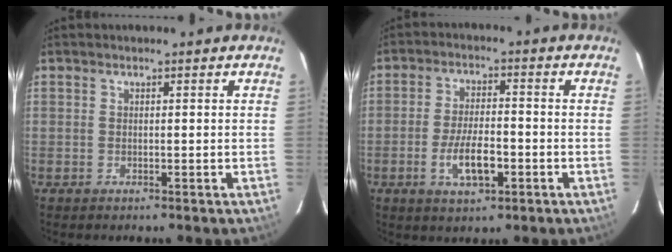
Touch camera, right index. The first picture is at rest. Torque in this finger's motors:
{"motor_torque": [0.46, -0.08, 0.44, 0.07]}